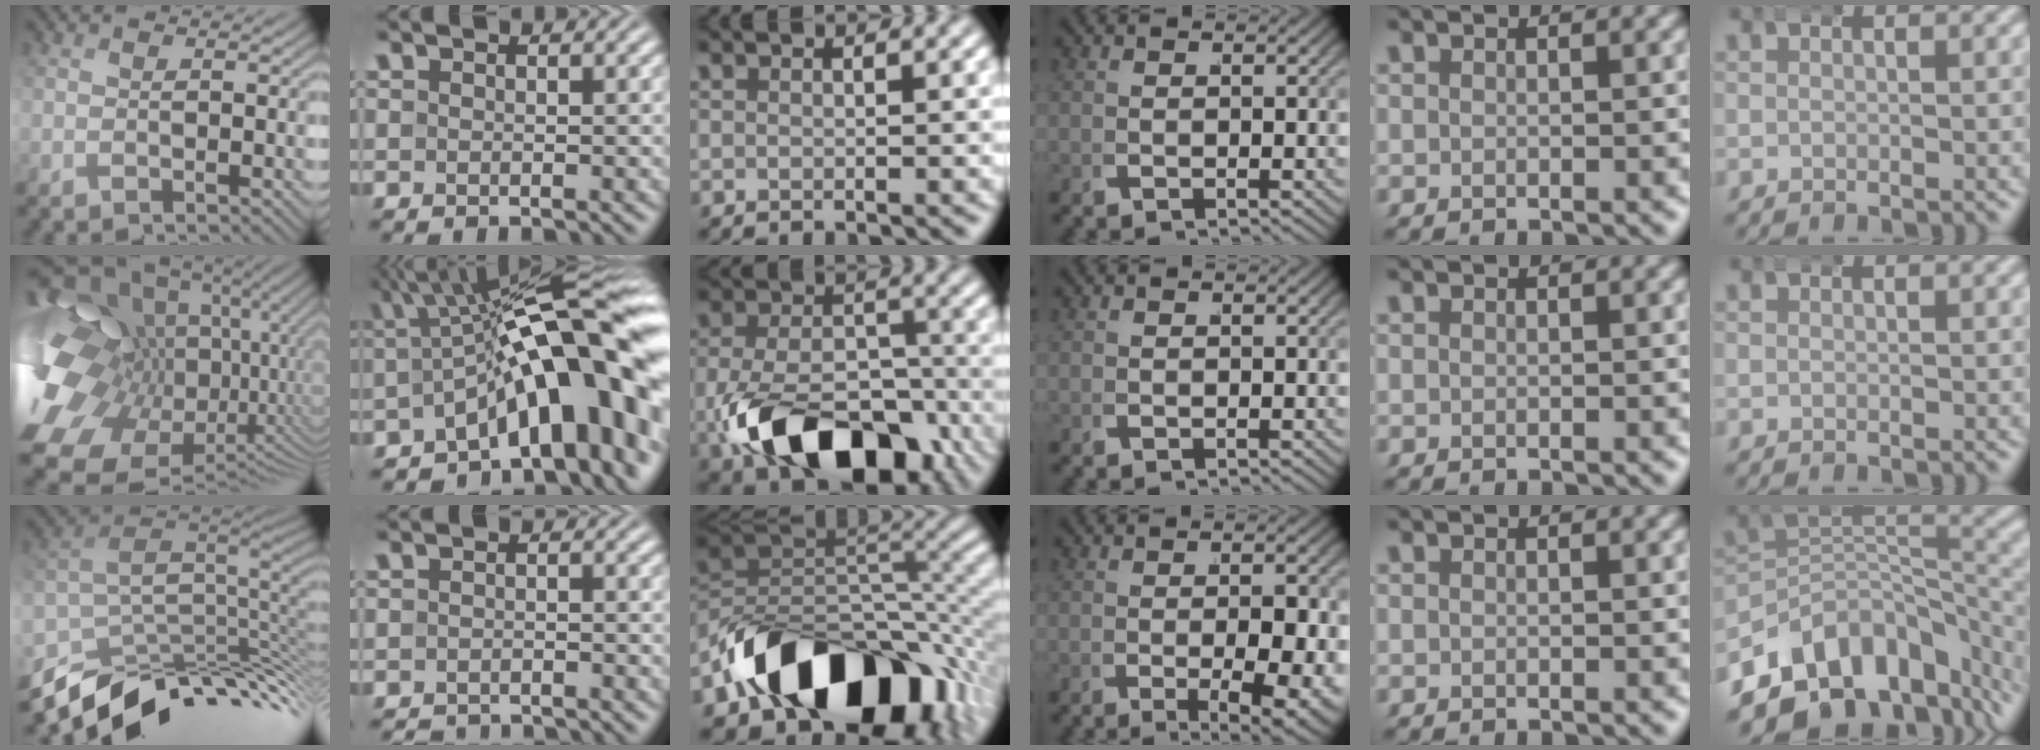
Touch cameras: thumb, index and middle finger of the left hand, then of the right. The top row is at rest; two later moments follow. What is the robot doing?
{"motion": "wrap", "object": "arm wrap"}